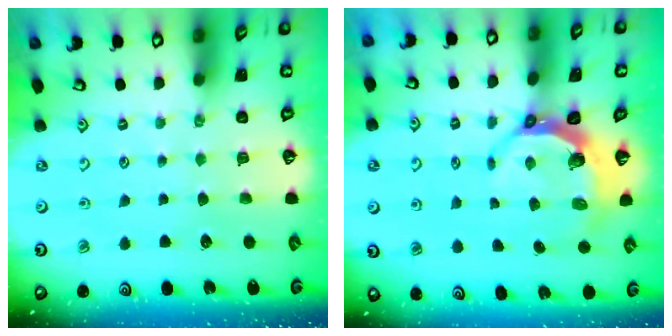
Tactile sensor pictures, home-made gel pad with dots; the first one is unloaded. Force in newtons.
{"total": 6.7, "press": 5.3, "slide": 4.2}